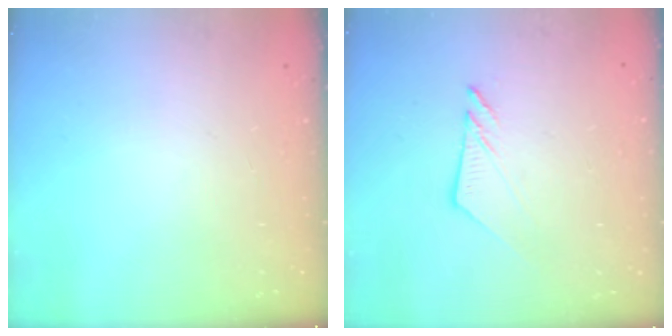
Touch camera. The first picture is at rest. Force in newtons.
{"total": 6.7, "press": 6.7, "slide": 0.1}